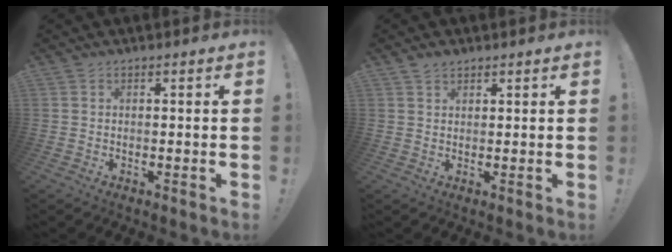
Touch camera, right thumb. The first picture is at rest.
{"total": 2.1, "force": [1.8, 1.0, 0.7], "torque": [-0.008, -0.008, 0.032]}